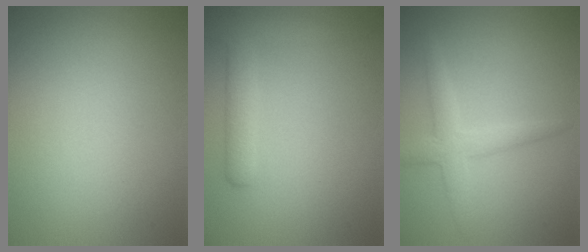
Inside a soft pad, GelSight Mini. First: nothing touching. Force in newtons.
{"total": 2.8, "press": 2.8, "slide": 0.2}
{"total": 2.6, "press": 2.6, "slide": 0.1}